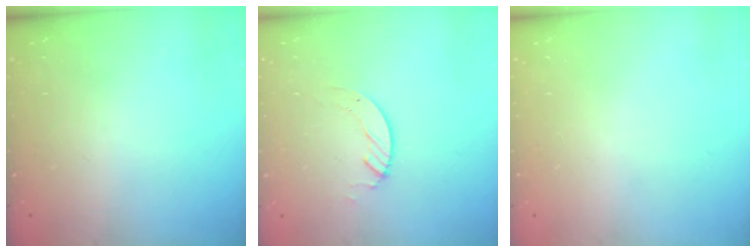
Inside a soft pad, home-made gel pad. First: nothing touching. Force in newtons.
{"total": 3.1, "press": 3.1, "slide": 0.3}
{"total": 0.0}